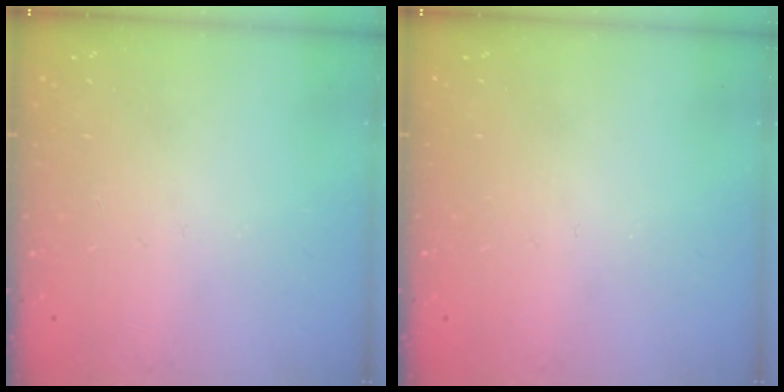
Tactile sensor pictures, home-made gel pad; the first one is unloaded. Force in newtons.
{"total": 0.0}